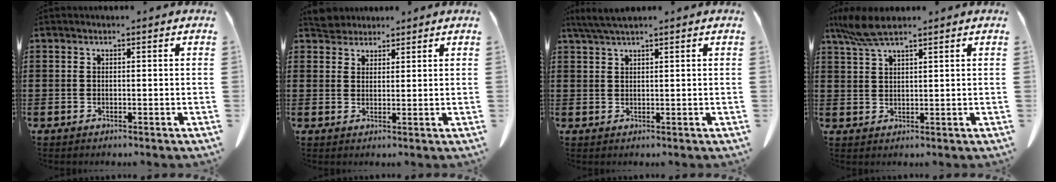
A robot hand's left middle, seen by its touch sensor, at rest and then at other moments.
{"total": 3.4, "force": [3.3, 0.9, 0.2], "torque": [-0.006, -0.007, 0.064]}
{"total": 2.7, "force": [2.1, 0.0, 1.7], "torque": [-0.038, -0.004, 0.042]}
{"total": 5.7, "force": [4.3, 0.8, 3.6], "torque": [-0.080, -0.005, 0.081]}